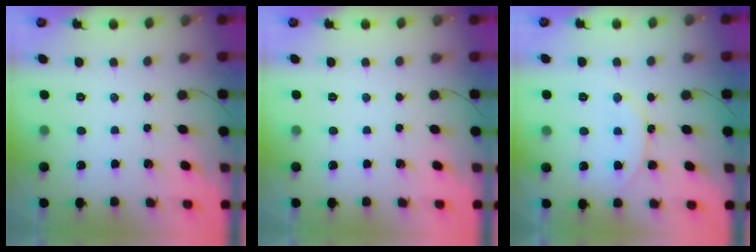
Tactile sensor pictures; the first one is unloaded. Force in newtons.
{"total": 0.0}
{"total": 10.9, "press": 10.9, "slide": 1.2}